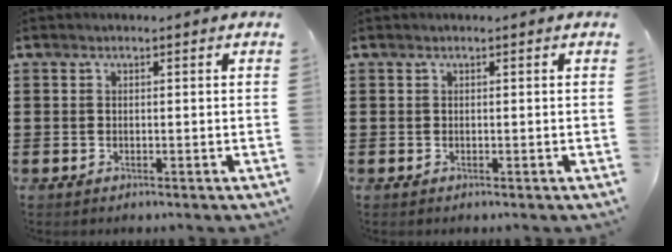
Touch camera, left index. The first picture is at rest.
{"total": 0.0}